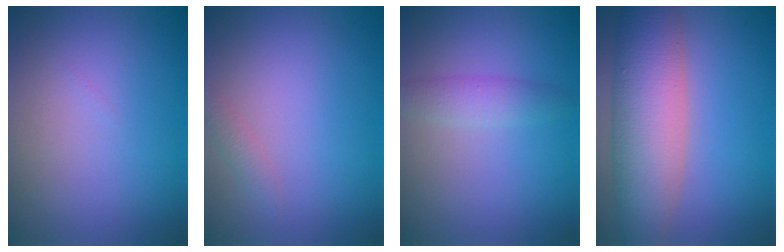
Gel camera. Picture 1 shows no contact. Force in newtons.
{"total": 0.9, "press": 0.9, "slide": 0.0}
{"total": 2.0, "press": 2.0, "slide": 0.1}
{"total": 8.2, "press": 8.2, "slide": 0.4}